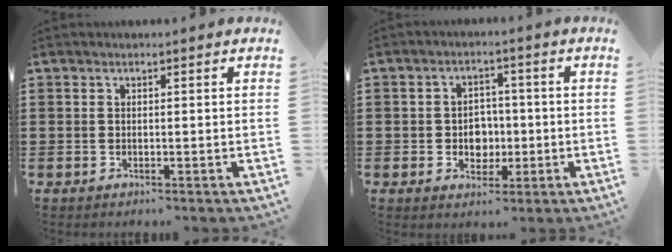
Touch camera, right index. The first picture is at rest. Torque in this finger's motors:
{"motor_torque": [0.07, 0.10, 0.11, 0.01]}